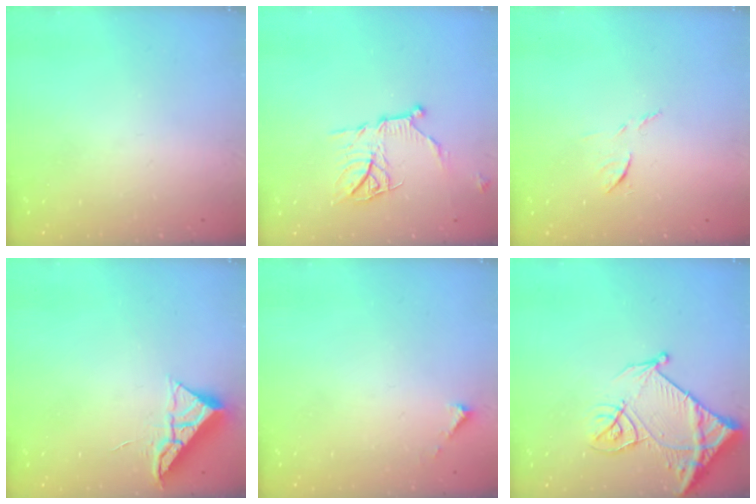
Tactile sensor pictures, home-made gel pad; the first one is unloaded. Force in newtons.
{"total": 11.9, "press": 11.9, "slide": 0.1}
{"total": 6.7, "press": 6.7, "slide": 0.3}
{"total": 6.9, "press": 6.9, "slide": 0.5}
{"total": 2.1, "press": 2.1, "slide": 0.2}
{"total": 13.7, "press": 13.6, "slide": 1.6}